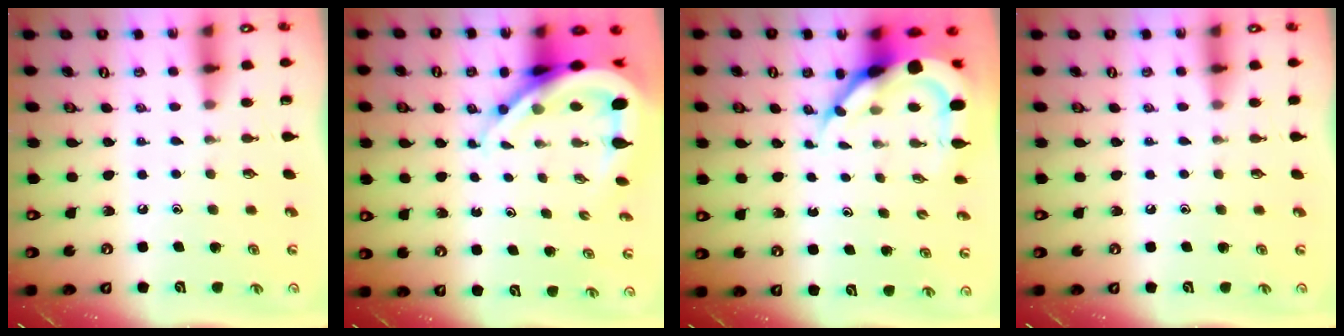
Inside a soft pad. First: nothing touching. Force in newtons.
{"total": 12.9, "press": 12.9, "slide": 1.3}
{"total": 9.9, "press": 9.8, "slide": 1.2}
{"total": 0.0}